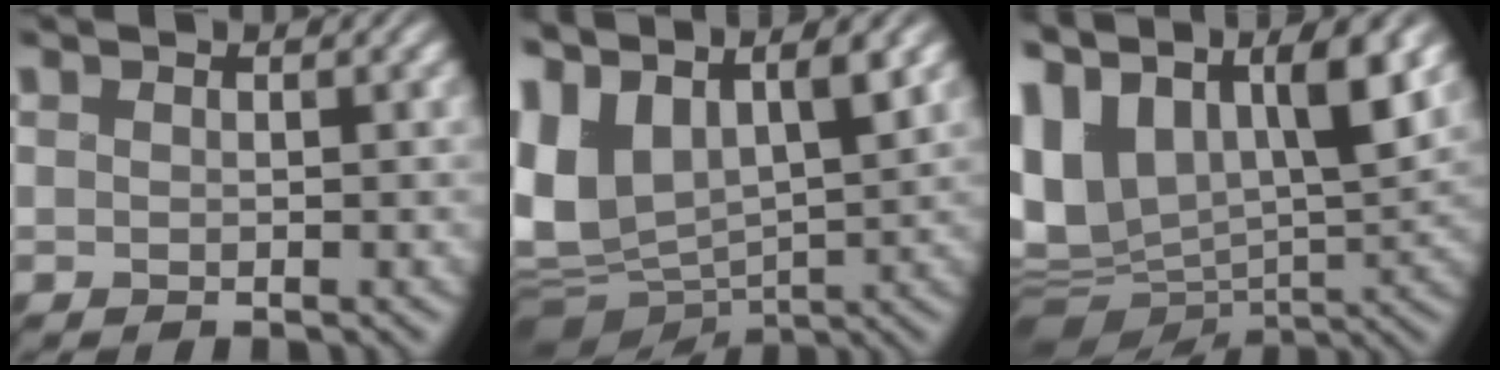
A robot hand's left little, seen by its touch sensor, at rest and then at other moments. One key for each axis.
{"total": 11.8, "fx": 3.2, "fy": 7.0, "fz": 9.0, "tx": -0.205, "ty": -0.010, "tz": 0.059}
{"total": 13.6, "fx": 4.0, "fy": 7.9, "fz": 10.3, "tx": -0.234, "ty": 0.003, "tz": 0.073}